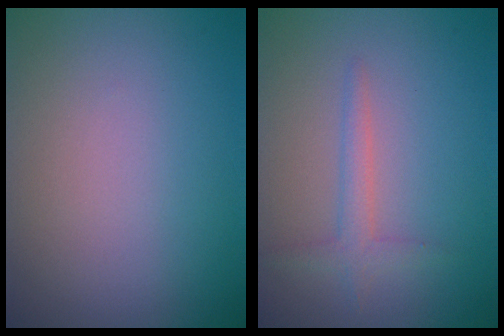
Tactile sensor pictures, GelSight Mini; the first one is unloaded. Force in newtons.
{"total": 1.7, "press": 1.7, "slide": 0.1}